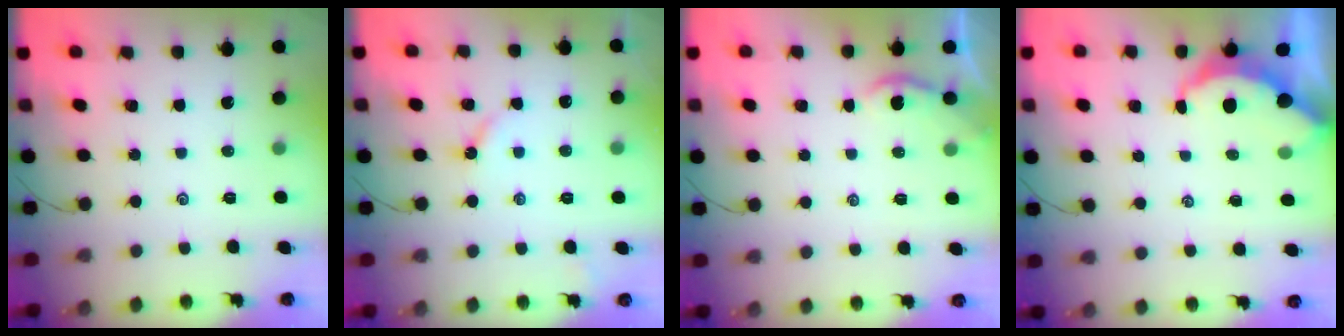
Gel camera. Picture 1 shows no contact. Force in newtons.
{"total": 3.0, "press": 3.0, "slide": 0.3}
{"total": 2.0, "press": 1.9, "slide": 0.4}
{"total": 3.6, "press": 3.6, "slide": 0.4}